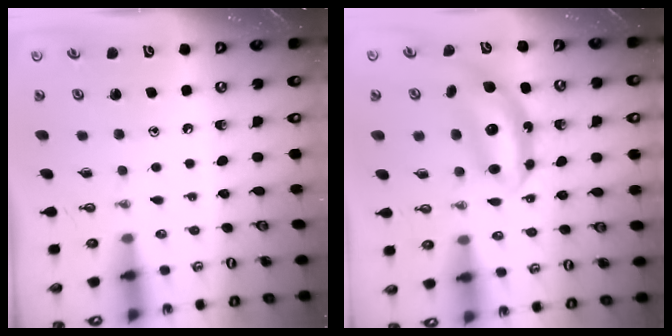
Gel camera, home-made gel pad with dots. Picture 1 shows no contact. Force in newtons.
{"total": 7.3, "press": 7.3, "slide": 0.3}